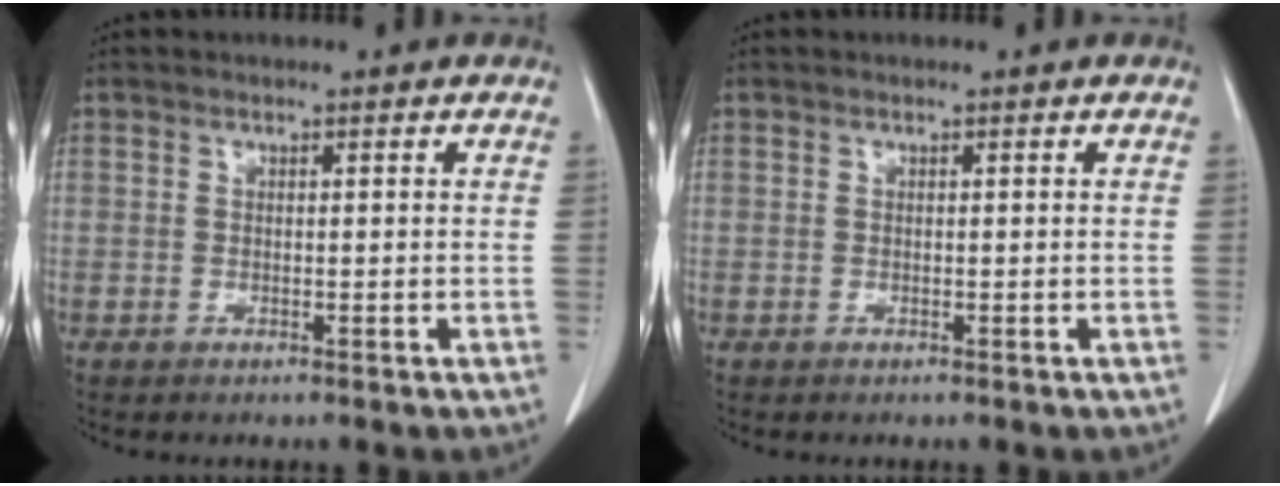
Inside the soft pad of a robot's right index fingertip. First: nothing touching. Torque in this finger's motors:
{"motor_torque": [0.00, 0.00, 0.00, 0.00]}